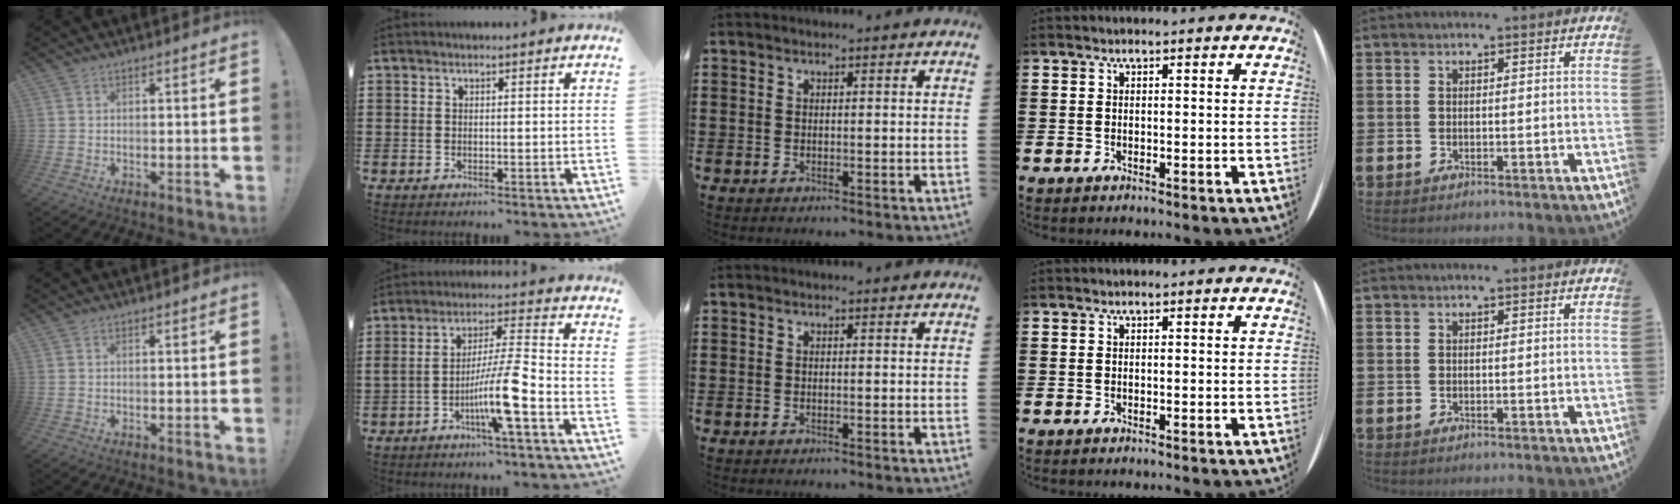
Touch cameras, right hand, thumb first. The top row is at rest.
{"index": {"total": 9.7, "force": [-4.3, 0.5, 8.6], "torque": [-0.164, -0.005, -0.085]}}